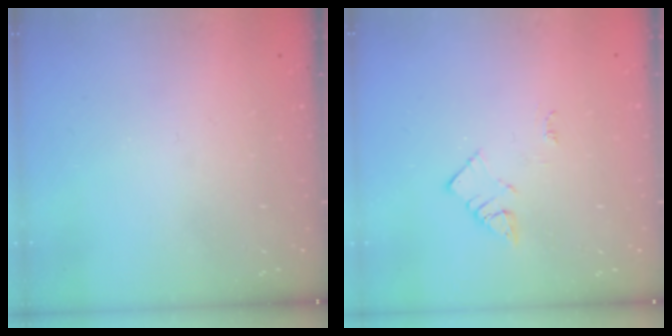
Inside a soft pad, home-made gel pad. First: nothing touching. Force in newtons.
{"total": 2.7, "press": 2.6, "slide": 0.4}